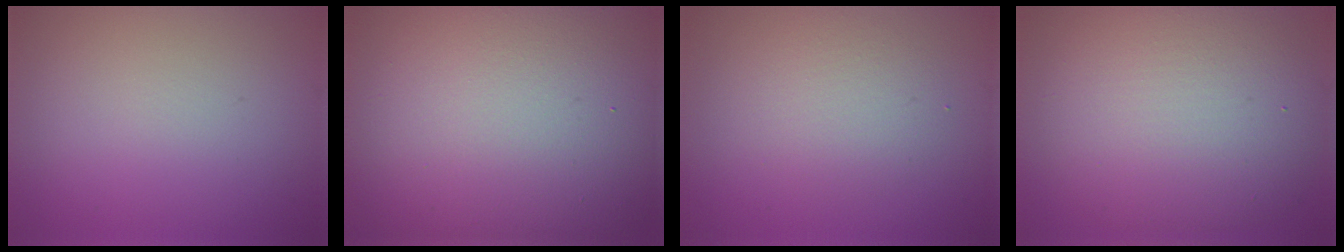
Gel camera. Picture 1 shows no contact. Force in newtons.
{"total": 19.6, "press": 19.5, "slide": 1.6}
{"total": 2.6, "press": 2.6, "slide": 0.2}
{"total": 10.9, "press": 10.9, "slide": 0.6}